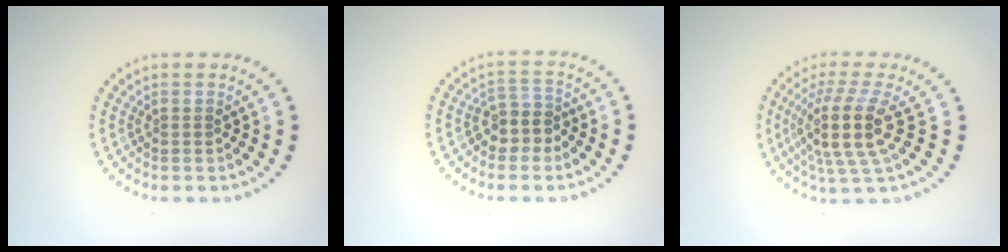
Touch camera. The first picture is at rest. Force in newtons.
{"total": 2.6, "press": 2.2, "slide": 1.4}
{"total": 4.9, "press": 3.8, "slide": 3.1}